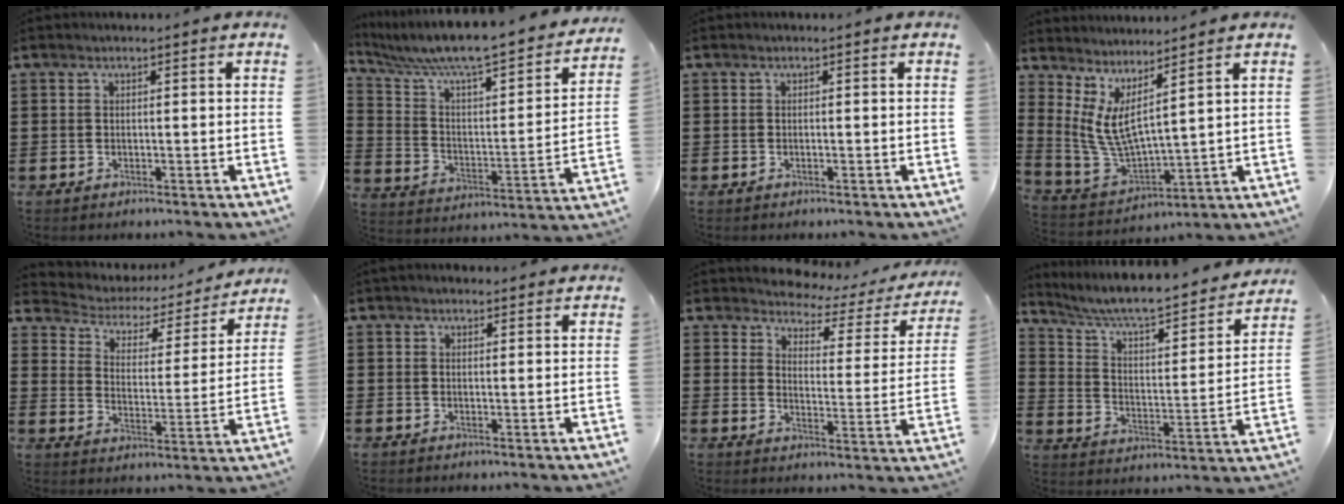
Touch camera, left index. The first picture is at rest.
{"total": 7.5, "force": [6.8, 0.5, 3.2], "torque": [-0.093, -0.060, 0.109]}
{"total": 0.0}
{"total": 5.8, "force": [2.7, 1.5, 4.9], "torque": [-0.137, -0.046, 0.040]}
{"total": 2.6, "force": [2.0, 1.6, 0.6], "torque": [-0.032, -0.018, 0.022]}
{"total": 1.5, "force": [1.2, 0.8, 0.0], "torque": [-0.003, 0.005, 0.024]}
{"total": 3.0, "force": [2.8, 1.0, 0.1], "torque": [-0.018, -0.027, 0.039]}
{"total": 5.9, "force": [5.3, 0.6, 2.5], "torque": [-0.073, -0.045, 0.083]}